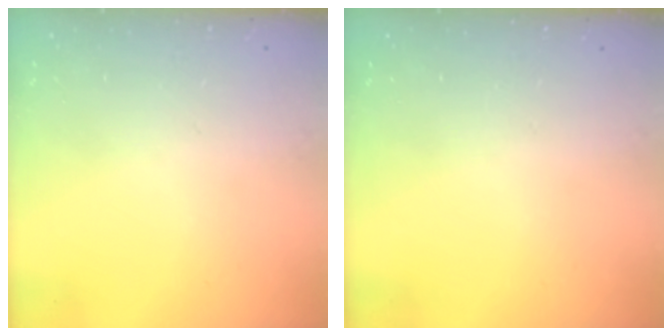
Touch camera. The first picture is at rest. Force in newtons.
{"total": 0.0}